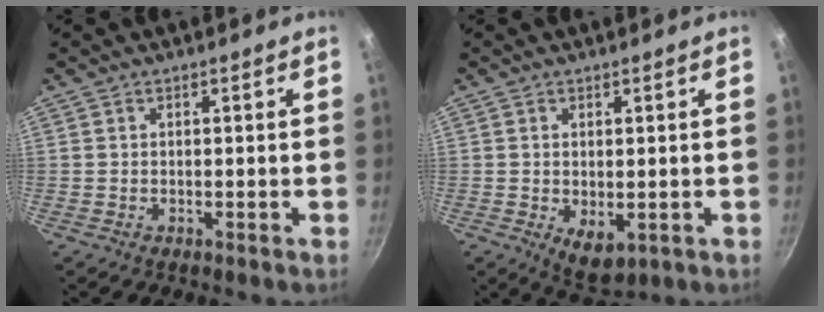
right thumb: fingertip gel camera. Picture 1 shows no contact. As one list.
[{"total": 5.5, "force": [-0.8, 3.1, 4.5], "torque": [-0.064, -0.017, -0.004]}]